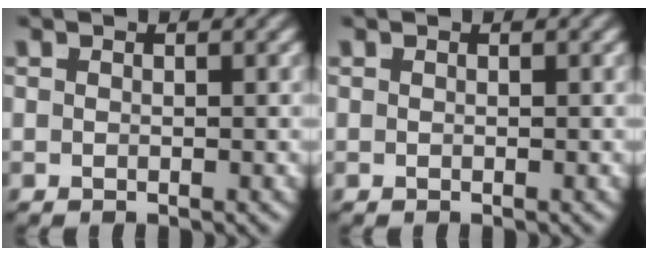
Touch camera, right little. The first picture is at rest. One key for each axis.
{"total": 0.0}